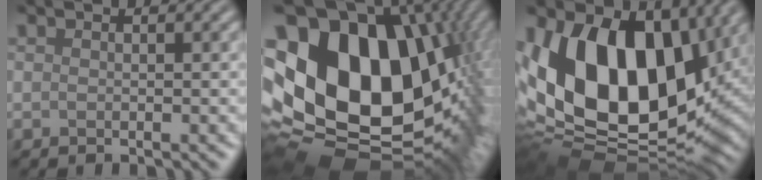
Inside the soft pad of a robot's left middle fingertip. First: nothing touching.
{"total": 21.3, "force": [3.7, 14.5, 15.1], "torque": [-0.271, -0.011, 0.101]}
{"total": 18.1, "force": [3.1, 11.2, 13.9], "torque": [-0.247, -0.003, 0.037]}